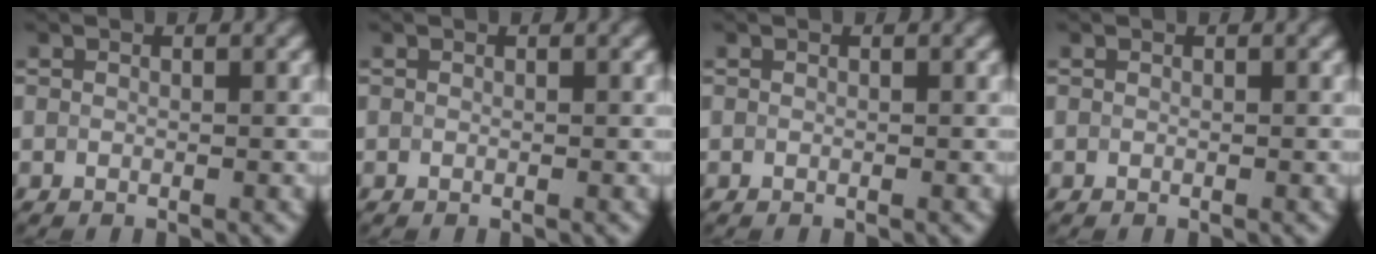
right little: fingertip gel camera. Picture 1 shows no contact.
{"total": 0.0}
{"total": 0.0}
{"total": 0.0}